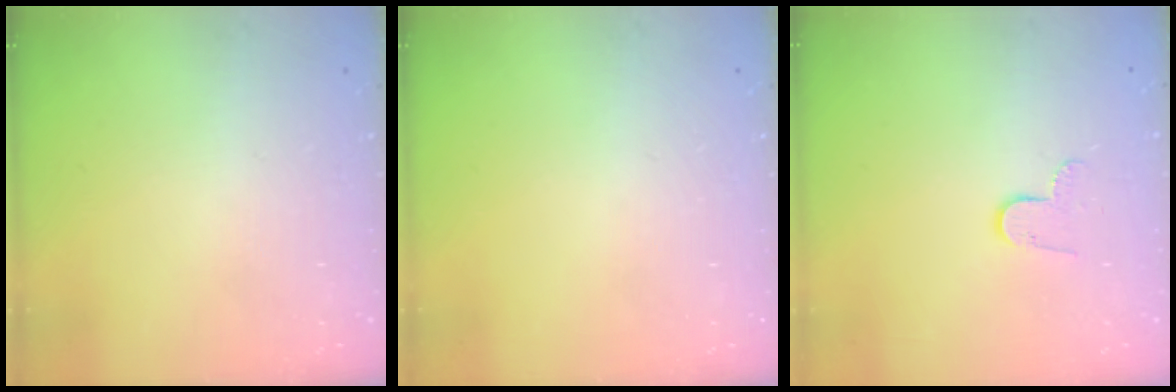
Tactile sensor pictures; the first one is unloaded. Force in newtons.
{"total": 0.0}
{"total": 5.8, "press": 5.8, "slide": 0.5}